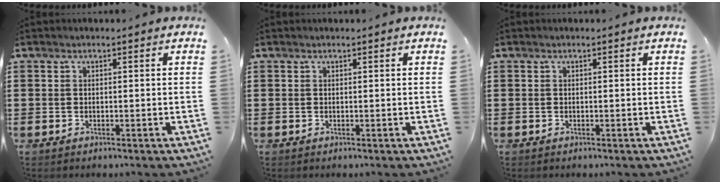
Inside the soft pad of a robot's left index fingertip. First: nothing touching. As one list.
[{"total": 0.0}, {"total": 0.0}]